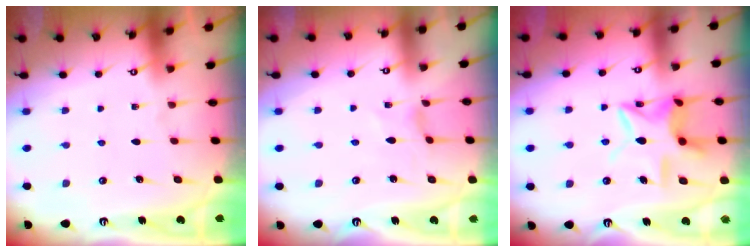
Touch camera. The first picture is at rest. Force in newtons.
{"total": 0.6, "press": 0.5, "slide": 0.2}
{"total": 12.1, "press": 12.0, "slide": 1.0}